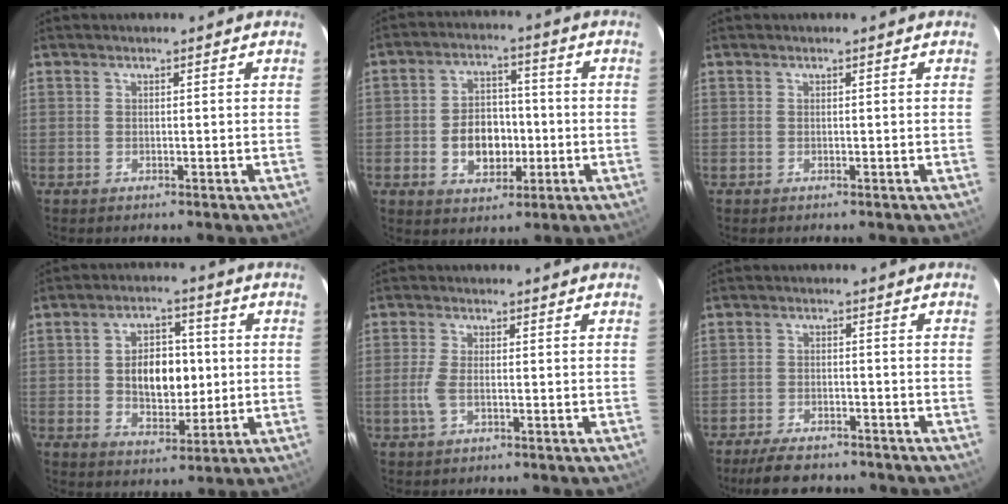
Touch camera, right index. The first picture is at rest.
{"total": 9.6, "force": [-2.3, 7.0, 6.2], "torque": [-0.124, 0.019, -0.026]}
{"total": 0.0}
{"total": 10.2, "force": [0.3, 6.5, 7.9], "torque": [-0.138, 0.016, 0.015]}
{"total": 4.0, "force": [-1.2, 1.7, 3.4], "torque": [-0.081, -0.001, -0.025]}
{"total": 9.1, "force": [-7.5, 3.2, 3.8], "torque": [-0.092, -0.004, -0.116]}